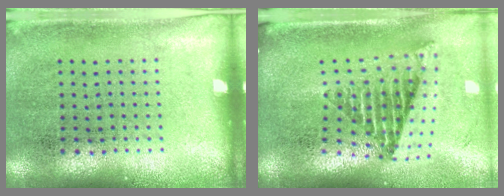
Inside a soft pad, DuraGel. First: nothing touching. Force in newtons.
{"total": 2.7, "press": 1.7, "slide": 2.1}